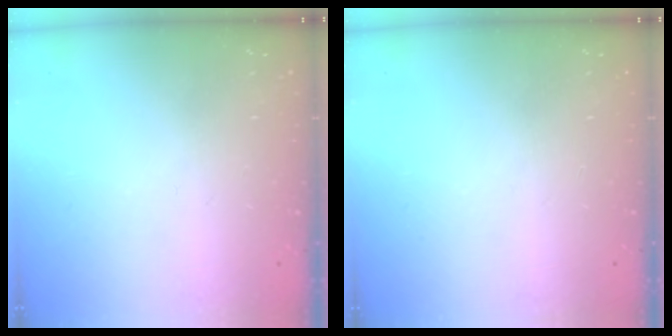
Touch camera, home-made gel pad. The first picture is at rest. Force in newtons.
{"total": 0.0}